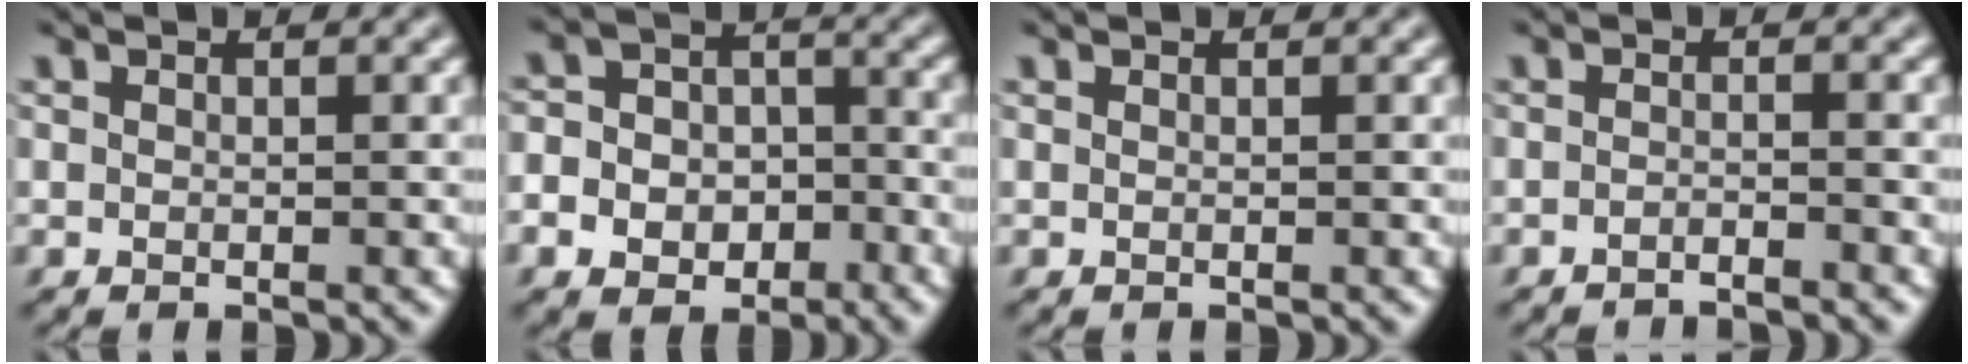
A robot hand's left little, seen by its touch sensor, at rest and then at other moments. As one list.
[{"total": 8.9, "force": [-3.9, 7.5, 2.7], "torque": [-0.057, -0.020, -0.088]}, {"total": 0.0}, {"total": 1.2, "force": [-1.1, -0.3, 0.1], "torque": [-0.003, 0.006, -0.024]}]